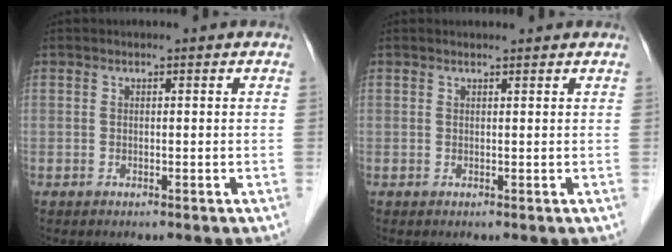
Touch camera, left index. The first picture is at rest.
{"total": 2.0, "force": [2.0, 0.1, 0.4], "torque": [-0.010, 0.008, 0.019]}